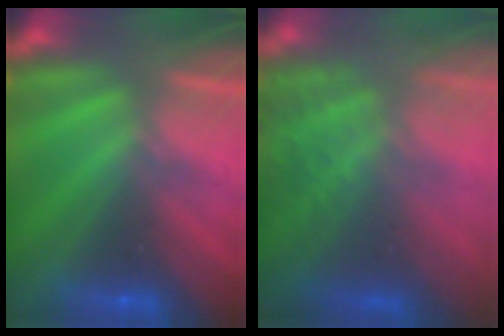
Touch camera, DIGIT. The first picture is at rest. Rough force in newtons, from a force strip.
{"total": 11.4}